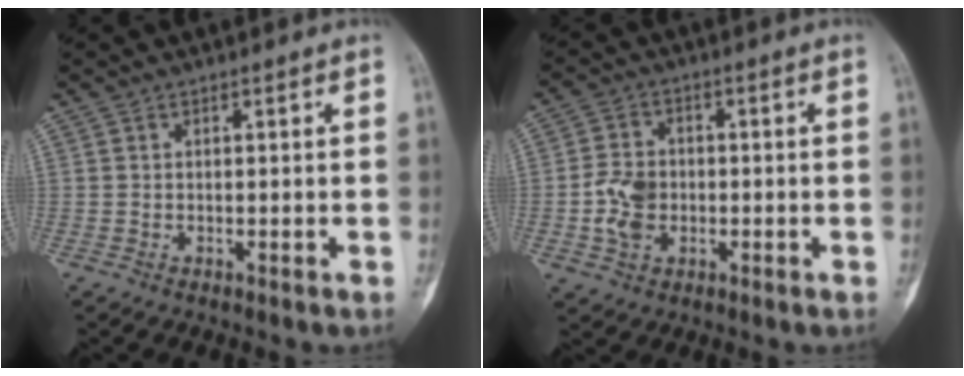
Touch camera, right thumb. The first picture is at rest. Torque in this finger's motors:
{"motor_torque": [0.04, 0.04, 0.68, -0.16, 0.04]}